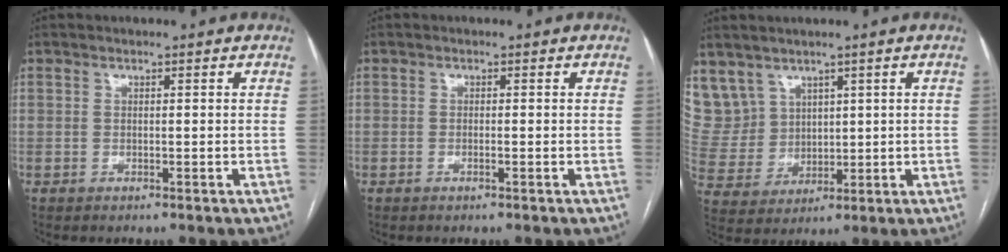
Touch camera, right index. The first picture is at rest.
{"total": 0.7, "force": [-0.3, 0.1, 0.6], "torque": [-0.011, 0.000, -0.003]}
{"total": 10.0, "force": [6.0, 7.9, 1.4], "torque": [-0.050, 0.038, 0.147]}